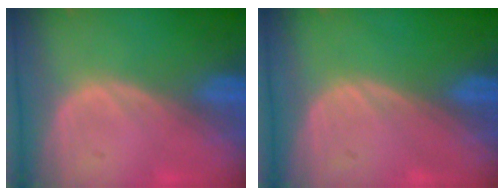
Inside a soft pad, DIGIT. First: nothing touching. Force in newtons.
{"total": 0.0}